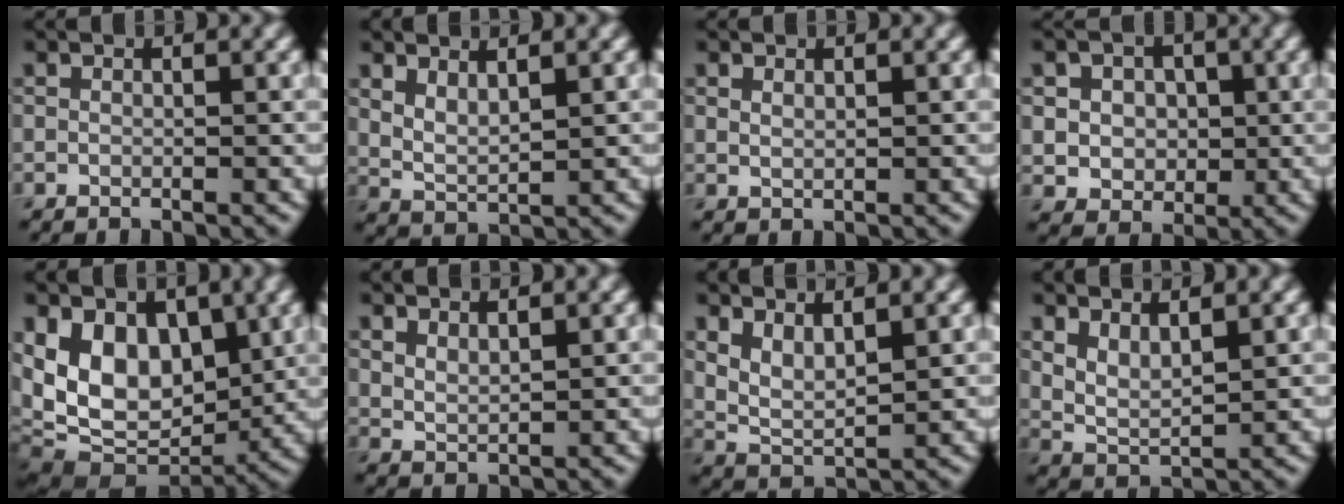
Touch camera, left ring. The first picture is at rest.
{"total": 2.3, "force": [1.5, 0.8, 1.6], "torque": [-0.037, -0.008, 0.032]}
{"total": 0.7, "force": [0.4, 0.3, 0.5], "torque": [-0.011, -0.002, 0.010]}
{"total": 5.2, "force": [1.0, 4.4, 2.6], "torque": [-0.046, 0.012, 0.008]}
{"total": 10.1, "force": [1.3, 6.7, 7.4], "torque": [-0.121, -0.010, 0.014]}
{"total": 1.6, "force": [1.2, 0.5, 0.8], "torque": [-0.019, -0.003, 0.028]}
{"total": 3.1, "force": [1.6, 1.2, 2.4], "torque": [-0.054, -0.008, 0.035]}
{"total": 2.8, "force": [1.6, 1.1, 2.0], "torque": [-0.045, -0.008, 0.036]}